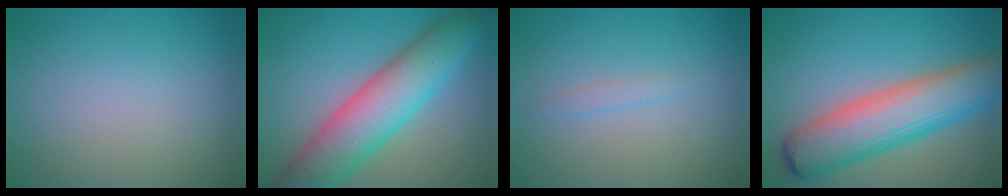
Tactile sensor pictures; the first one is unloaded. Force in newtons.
{"total": 9.1, "press": 9.1, "slide": 0.4}
{"total": 0.8, "press": 0.8, "slide": 0.1}
{"total": 9.3, "press": 9.3, "slide": 0.3}